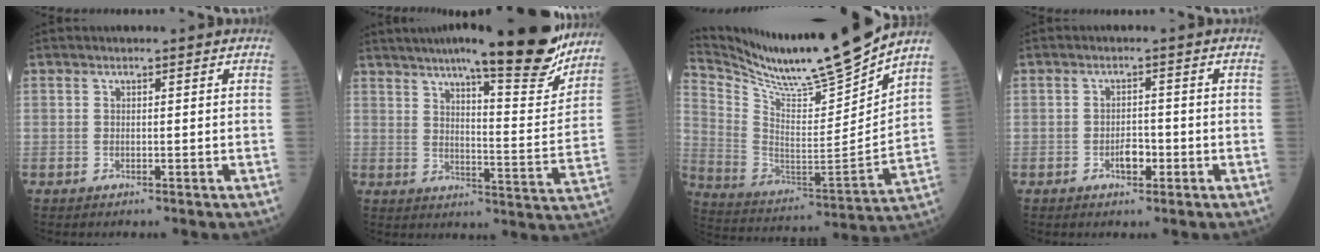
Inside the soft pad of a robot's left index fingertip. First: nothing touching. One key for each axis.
{"total": 21.7, "fx": 17.8, "fy": 2.5, "fz": 12.1, "tx": -0.167, "ty": -0.029, "tz": 0.230}
{"total": 18.8, "fx": 17.2, "fy": -0.7, "fz": 7.6, "tx": -0.158, "ty": -0.046, "tz": 0.295}
{"total": 2.4, "fx": -1.2, "fy": 1.2, "fz": 1.6, "tx": -0.028, "ty": 0.001, "tz": -0.018}